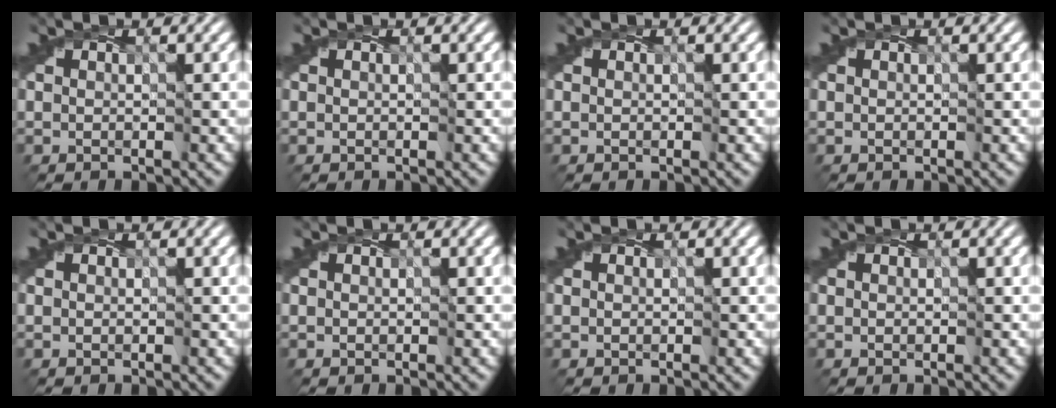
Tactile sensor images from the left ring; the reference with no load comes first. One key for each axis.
{"total": 0.0}
{"total": 0.0}
{"total": 0.0}
{"total": 0.0}
{"total": 0.0}
{"total": 0.0}
{"total": 0.0}